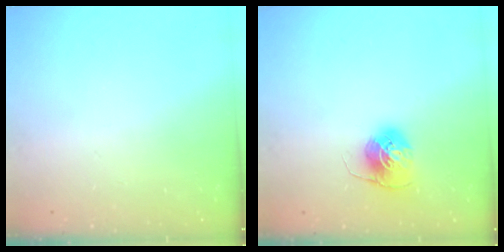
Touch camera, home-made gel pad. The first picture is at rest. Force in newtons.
{"total": 7.1, "press": 7.1, "slide": 0.5}